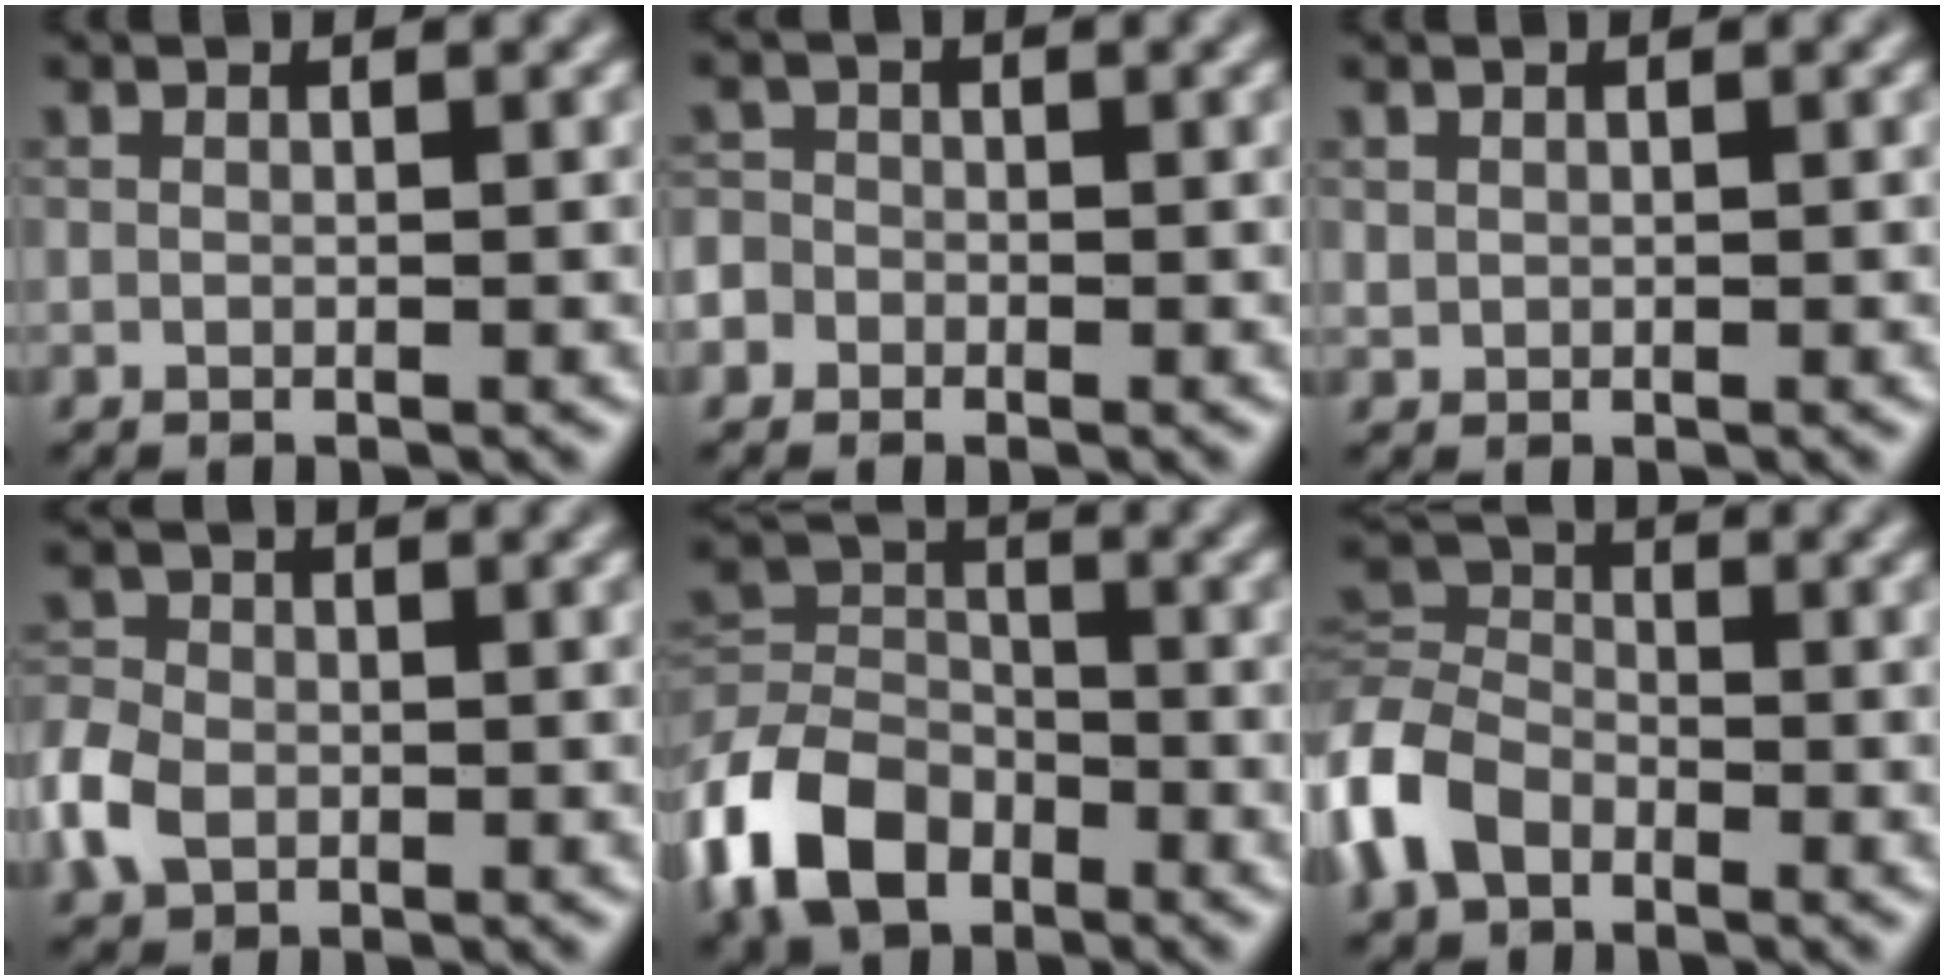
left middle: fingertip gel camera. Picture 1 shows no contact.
{"total": 3.0, "force": [-1.3, 2.6, 0.5], "torque": [0.009, 0.010, -0.044]}
{"total": 0.6, "force": [0.3, 0.5, 0.0], "torque": [0.002, -0.002, 0.009]}
{"total": 3.9, "force": [-1.2, 3.1, 2.0], "torque": [-0.046, 0.003, -0.034]}
{"total": 7.8, "force": [-4.3, 5.1, 4.0], "torque": [-0.085, 0.003, -0.102]}
{"total": 5.5, "force": [-2.9, 3.7, 2.8], "torque": [-0.070, 0.006, -0.075]}